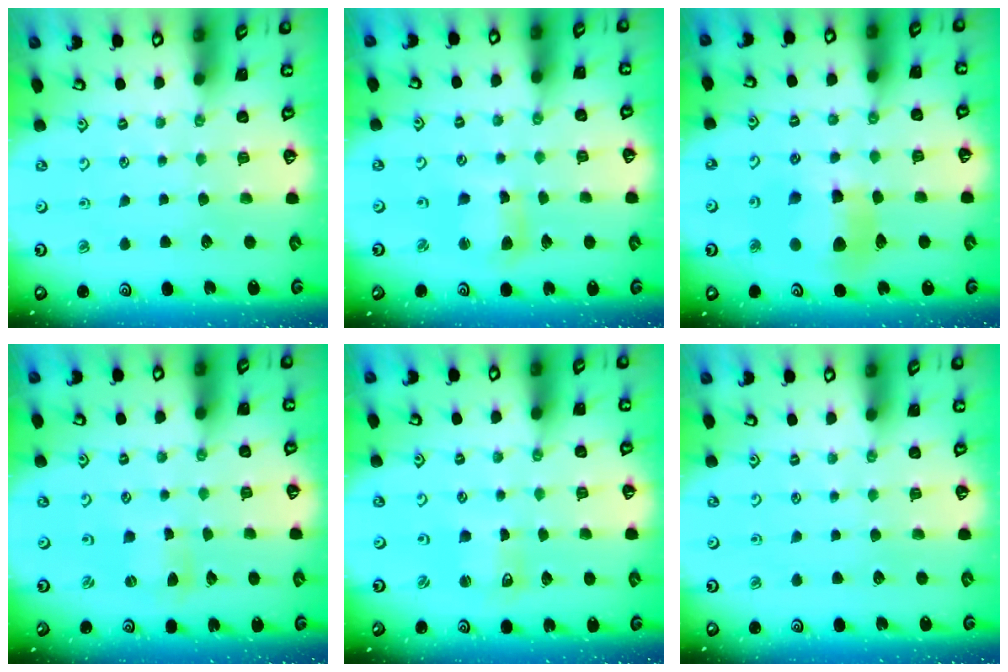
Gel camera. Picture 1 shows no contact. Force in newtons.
{"total": 5.7, "press": 5.6, "slide": 0.8}
{"total": 11.5, "press": 11.4, "slide": 1.6}
{"total": 1.0, "press": 1.0, "slide": 0.2}
{"total": 2.3, "press": 2.3, "slide": 0.3}
{"total": 0.0}